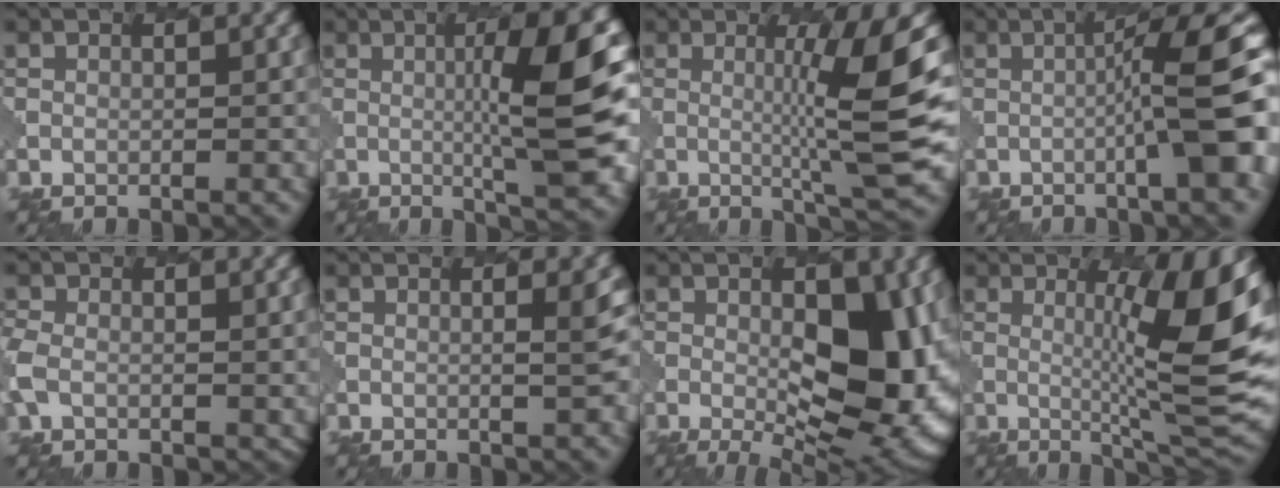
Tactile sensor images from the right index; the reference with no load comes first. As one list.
[{"total": 10.6, "force": [0.4, 2.2, 10.4], "torque": [-0.129, -0.001, 0.009]}, {"total": 7.7, "force": [0.5, 0.7, 7.6], "torque": [-0.117, -0.006, 0.014]}, {"total": 10.6, "force": [-0.7, 1.8, 10.4], "torque": [-0.118, 0.016, -0.015]}, {"total": 4.2, "force": [-0.6, 3.2, 2.6], "torque": [-0.063, -0.003, -0.017]}, {"total": 3.0, "force": [0.3, 0.8, 2.9], "torque": [-0.028, 0.003, 0.004]}, {"total": 11.2, "force": [-0.1, 5.0, 9.9], "torque": [-0.125, -0.005, -0.005]}, {"total": 11.1, "force": [1.0, 2.0, 10.9], "torque": [-0.140, -0.006, 0.022]}]